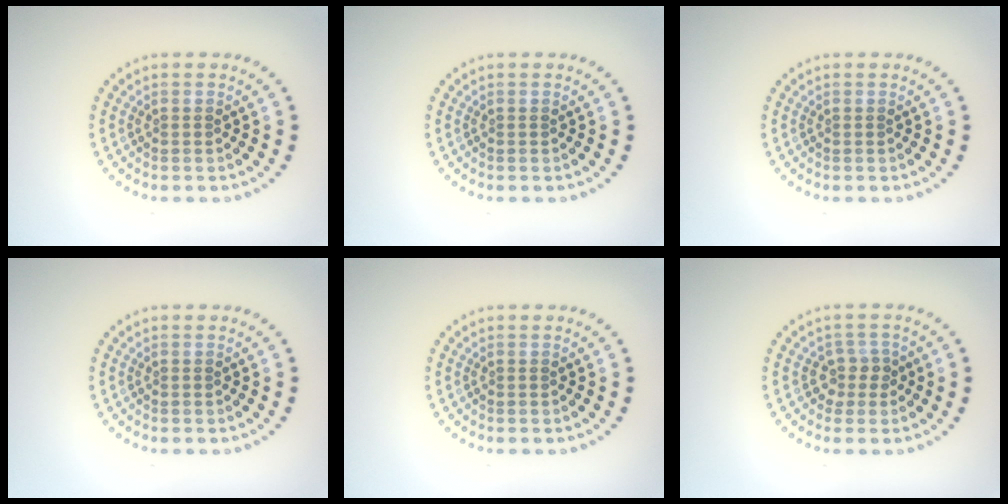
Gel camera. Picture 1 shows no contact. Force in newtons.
{"total": 0.0}
{"total": 0.0}
{"total": 0.0}
{"total": 0.0}
{"total": 1.7, "press": 1.4, "slide": 1.0}